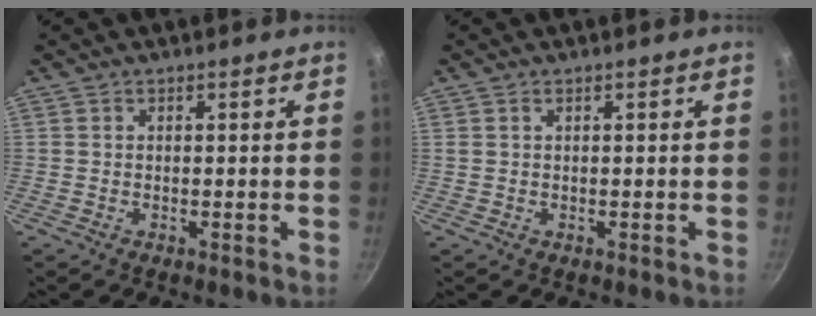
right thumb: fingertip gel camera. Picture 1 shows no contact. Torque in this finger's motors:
{"motor_torque": [-0.06, -0.13, -0.11, -0.07, 0.06]}